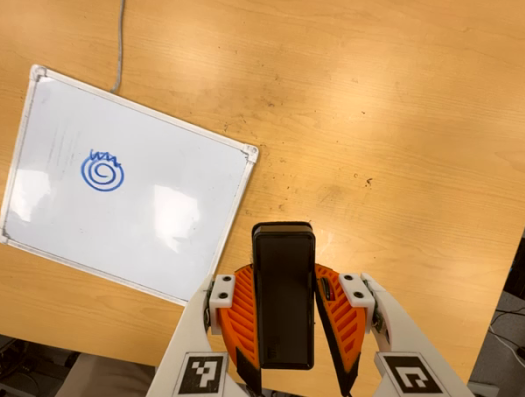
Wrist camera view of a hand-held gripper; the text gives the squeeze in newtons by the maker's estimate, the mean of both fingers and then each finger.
{"total": 6.5, "left": 5.0, "right": 7.9}